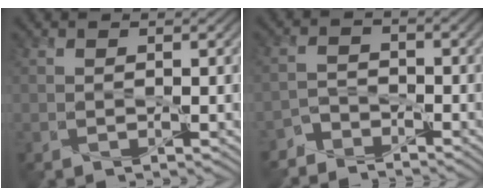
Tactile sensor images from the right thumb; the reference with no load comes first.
{"total": 3.5, "force": [-3.2, 1.2, 0.2], "torque": [-0.003, 0.000, -0.075]}